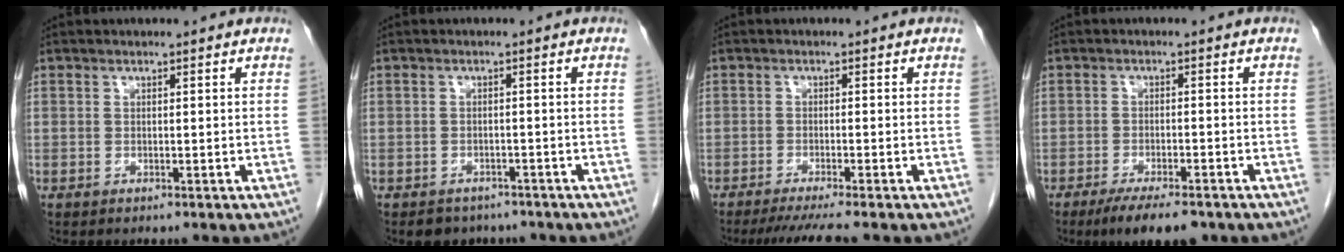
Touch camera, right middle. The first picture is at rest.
{"total": 4.3, "force": [-3.4, 2.4, 0.7], "torque": [-0.009, 0.006, -0.043]}
{"total": 6.1, "force": [-5.1, -1.0, 3.2], "torque": [-0.035, -0.018, -0.081]}
{"total": 7.5, "force": [-5.6, 1.7, 4.7], "torque": [-0.068, -0.013, -0.085]}